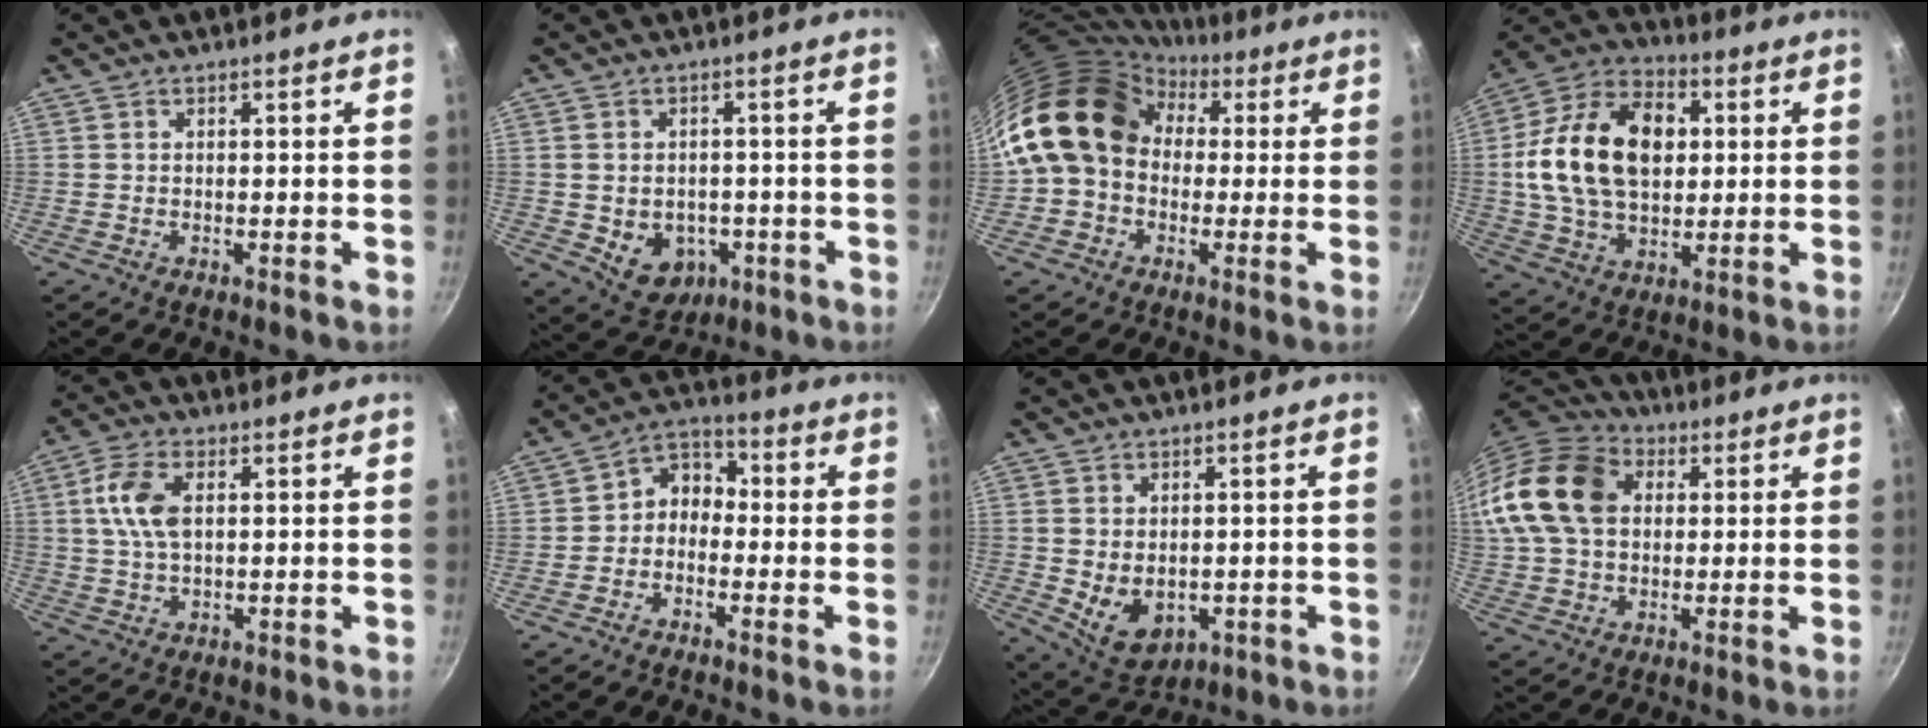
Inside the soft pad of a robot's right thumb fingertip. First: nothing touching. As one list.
[{"total": 8.6, "force": [-2.3, 6.7, 4.8], "torque": [-0.045, 0.008, -0.016]}, {"total": 14.6, "force": [2.3, 11.7, 8.4], "torque": [-0.111, 0.031, 0.021]}, {"total": 21.6, "force": [2.8, 14.5, 15.7], "torque": [-0.256, 0.016, 0.038]}, {"total": 7.5, "force": [1.5, 4.1, 6.1], "torque": [-0.120, 0.009, 0.026]}, {"total": 5.8, "force": [-1.6, 4.6, 3.2], "torque": [-0.026, 0.036, -0.046]}, {"total": 7.9, "force": [-0.6, 5.7, 5.5], "torque": [-0.074, -0.012, 0.013]}, {"total": 17.0, "force": [3.6, 12.5, 11.0], "torque": [-0.197, 0.021, 0.051]}]